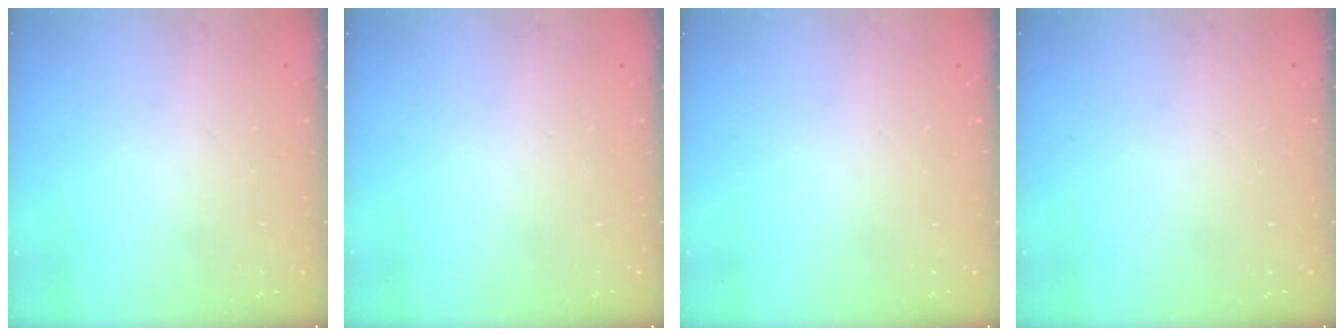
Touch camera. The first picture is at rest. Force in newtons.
{"total": 0.0}
{"total": 0.0}
{"total": 0.0}